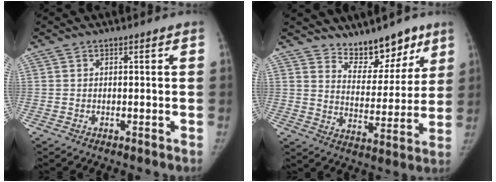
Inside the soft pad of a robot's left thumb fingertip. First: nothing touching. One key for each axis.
{"total": 11.8, "fx": 9.2, "fy": 5.7, "fz": 4.8, "tx": -0.022, "ty": -0.066, "tz": 0.150}